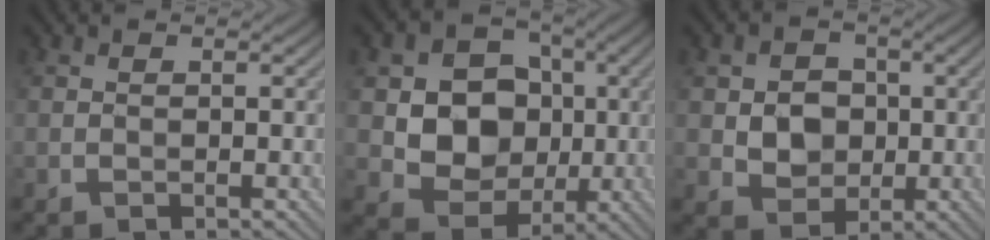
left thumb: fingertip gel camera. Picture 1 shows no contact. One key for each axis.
{"total": 9.8, "fx": 0.2, "fy": 8.4, "fz": 5.2, "tx": -0.106, "ty": -0.005, "tz": -0.010}
{"total": 5.4, "fx": 0.0, "fy": 4.7, "fz": 2.7, "tx": -0.059, "ty": -0.003, "tz": -0.010}